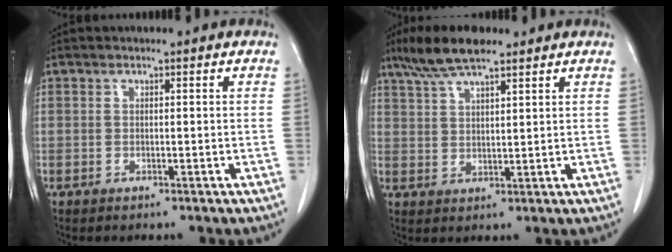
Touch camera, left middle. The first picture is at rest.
{"total": 8.0, "force": [6.1, 1.5, 4.9], "torque": [-0.102, 0.015, 0.113]}